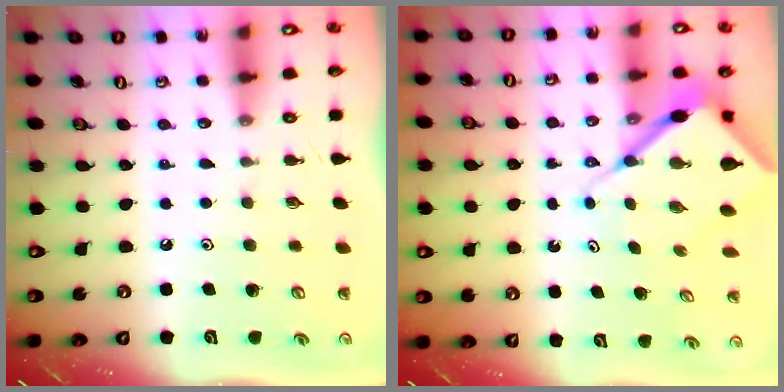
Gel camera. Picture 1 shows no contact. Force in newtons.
{"total": 9.4, "press": 9.3, "slide": 0.9}